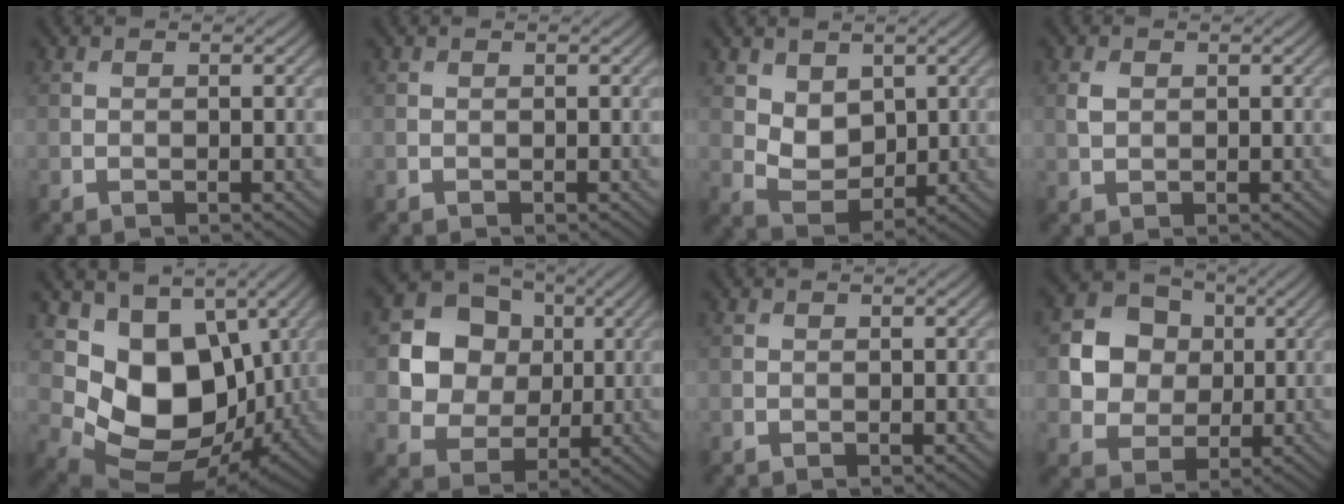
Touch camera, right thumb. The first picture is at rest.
{"total": 0.0}
{"total": 4.8, "force": [2.0, 3.5, 2.6], "torque": [-0.067, -0.013, 0.036]}
{"total": 1.6, "force": [0.4, 1.2, 1.0], "torque": [-0.025, 0.001, 0.010]}
{"total": 12.1, "force": [1.6, 9.1, 7.9], "torque": [-0.155, -0.032, 0.034]}
{"total": 11.0, "force": [2.4, 9.6, 4.9], "torque": [-0.127, 0.021, 0.046]}
{"total": 0.0}
{"total": 8.8, "force": [1.6, 7.6, 4.0], "torque": [-0.105, 0.020, 0.014]}